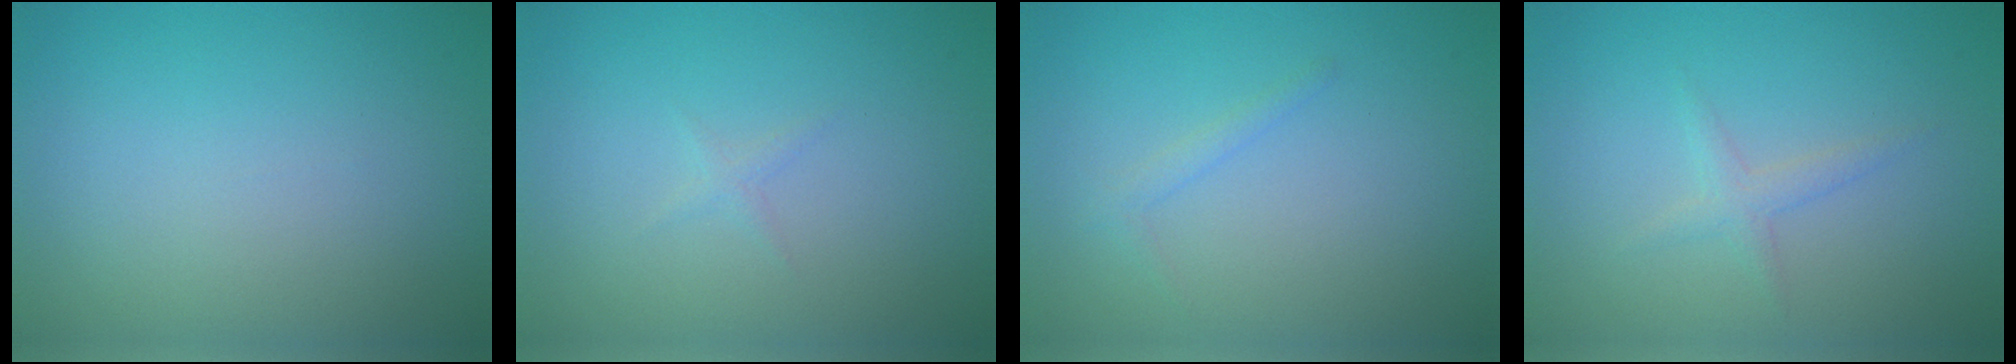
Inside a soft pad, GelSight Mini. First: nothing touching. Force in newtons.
{"total": 0.6, "press": 0.6, "slide": 0.0}
{"total": 0.8, "press": 0.8, "slide": 0.1}
{"total": 1.3, "press": 1.3, "slide": 0.1}